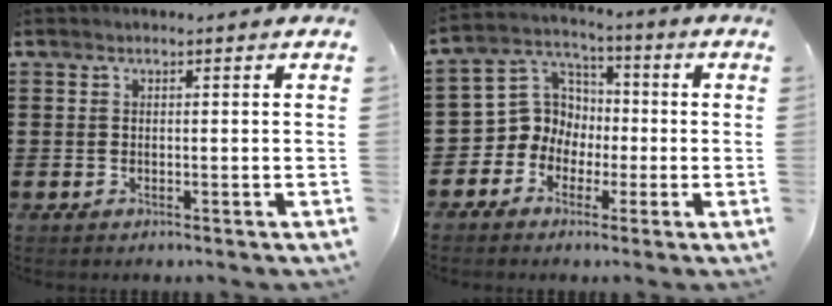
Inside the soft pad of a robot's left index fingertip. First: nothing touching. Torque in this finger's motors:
{"motor_torque": [0.14, 0.38, 0.14, 0.01]}